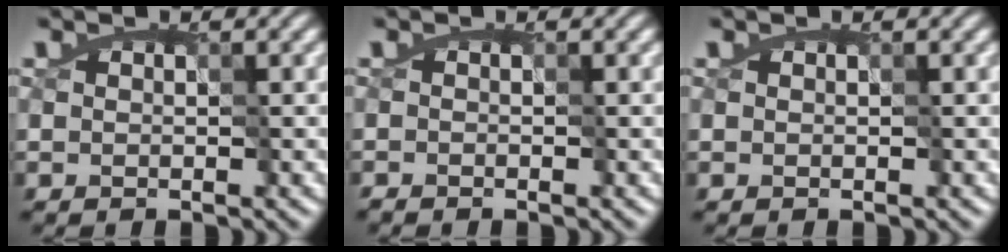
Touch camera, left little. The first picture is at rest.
{"total": 0.5, "force": [-0.5, -0.1, -0.1], "torque": [0.001, -0.001, -0.009]}
{"total": 0.0}